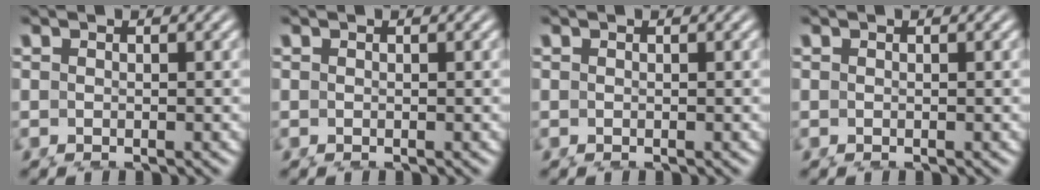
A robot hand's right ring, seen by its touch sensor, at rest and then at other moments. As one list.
[{"total": 0.0}, {"total": 0.0}, {"total": 0.0}]